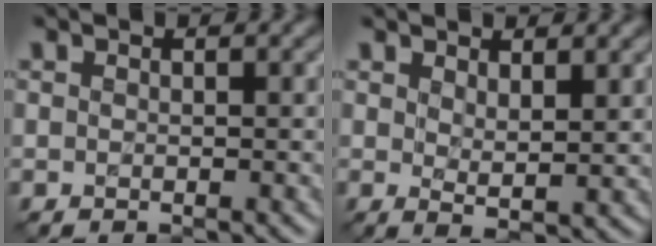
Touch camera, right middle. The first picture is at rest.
{"total": 2.1, "force": [1.4, 0.4, 1.5], "torque": [-0.027, -0.006, 0.027]}